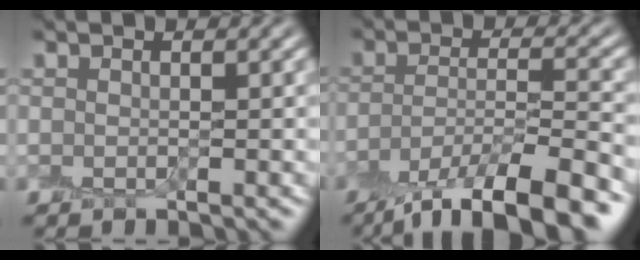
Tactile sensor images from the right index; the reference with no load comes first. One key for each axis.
{"total": 9.8, "fx": -6.4, "fy": 2.9, "fz": 6.8, "tx": -0.108, "ty": -0.010, "tz": -0.109}